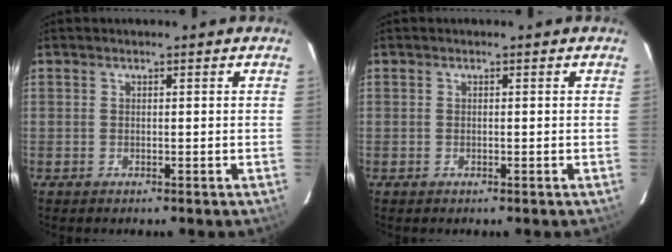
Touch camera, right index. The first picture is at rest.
{"total": 0.0}